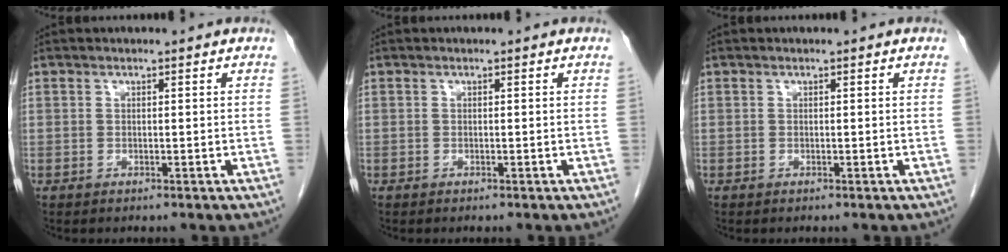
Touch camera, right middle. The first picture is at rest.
{"total": 0.0}
{"total": 0.0}